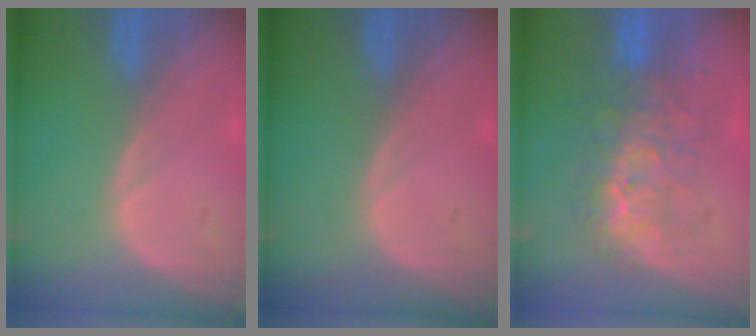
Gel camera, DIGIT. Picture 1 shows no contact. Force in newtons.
{"total": 0.0}
{"total": 8.2, "press": 8.0, "slide": 1.9}